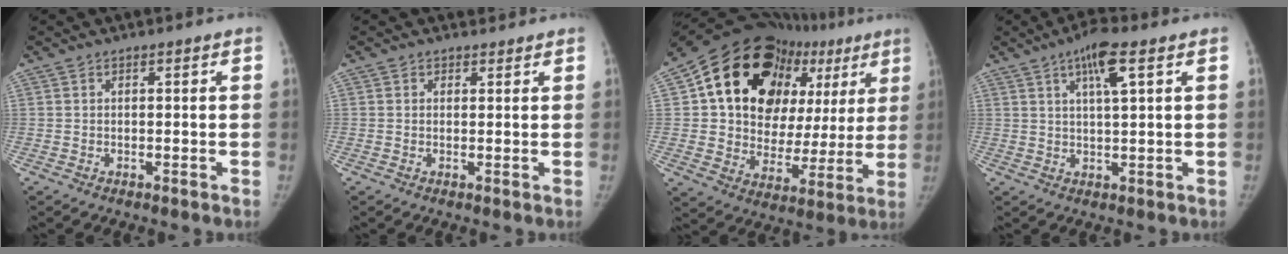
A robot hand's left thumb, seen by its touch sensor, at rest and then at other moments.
{"total": 1.1, "force": [0.8, 0.7, -0.2], "torque": [0.014, -0.004, 0.006]}
{"total": 27.0, "force": [10.9, 17.4, 17.5], "torque": [-0.193, 0.018, 0.172]}
{"total": 7.0, "force": [3.2, 1.2, 6.0], "torque": [-0.109, -0.005, 0.056]}